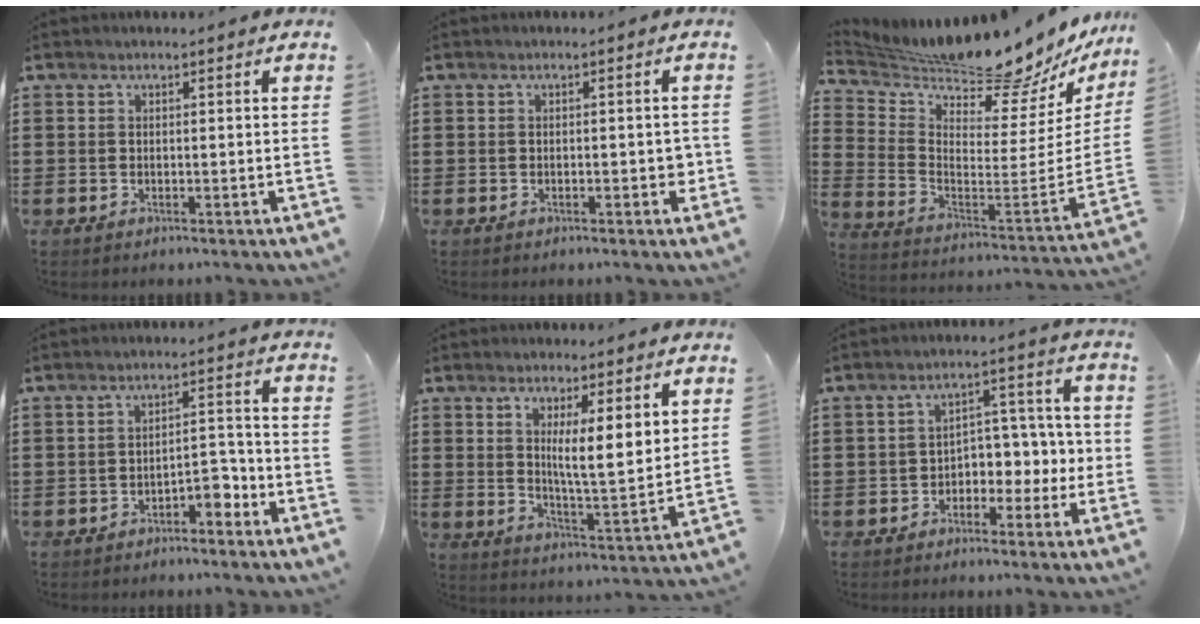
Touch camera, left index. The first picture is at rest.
{"total": 1.7, "force": [-0.5, 0.7, 1.5], "torque": [-0.026, 0.003, -0.010]}
{"total": 8.4, "force": [8.3, -0.9, 0.6], "torque": [-0.028, -0.110, 0.129]}
{"total": 3.9, "force": [-3.2, 1.3, 1.8], "torque": [-0.032, 0.012, -0.064]}
{"total": 6.7, "force": [3.4, 1.2, 5.6], "torque": [-0.093, -0.026, 0.051]}
{"total": 4.4, "force": [-1.8, 3.5, 2.0], "torque": [-0.039, 0.007, -0.040]}